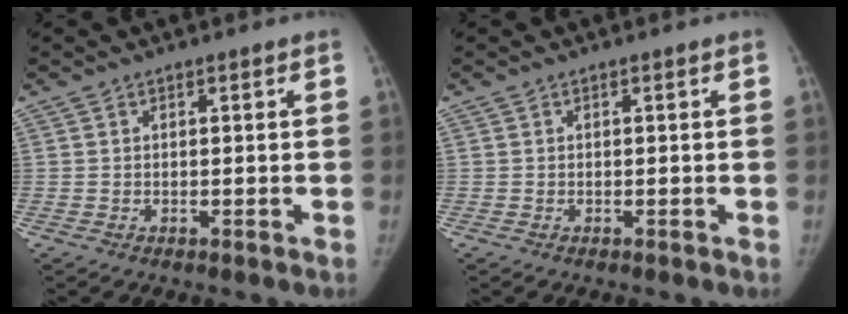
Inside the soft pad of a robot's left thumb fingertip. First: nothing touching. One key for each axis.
{"total": 0.0}